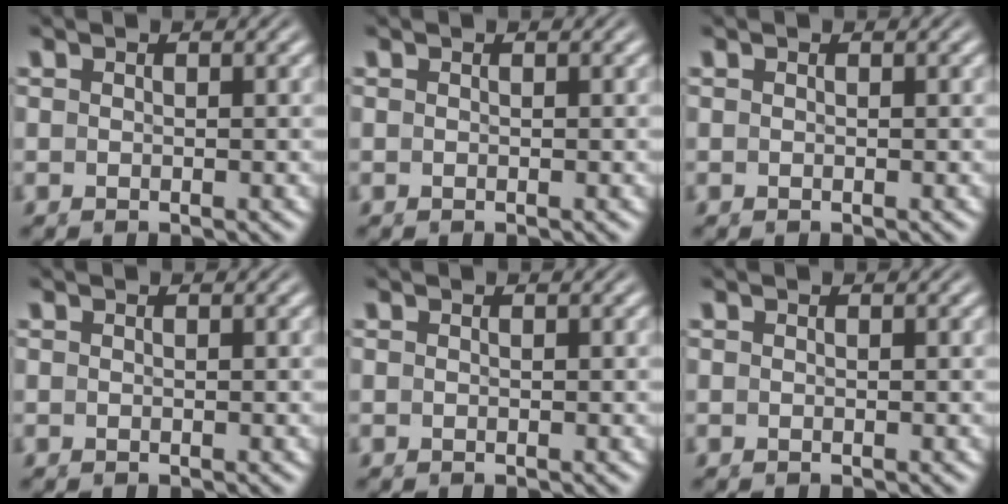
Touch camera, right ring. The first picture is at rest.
{"total": 0.0}
{"total": 0.0}
{"total": 0.0}
{"total": 0.0}
{"total": 0.0}